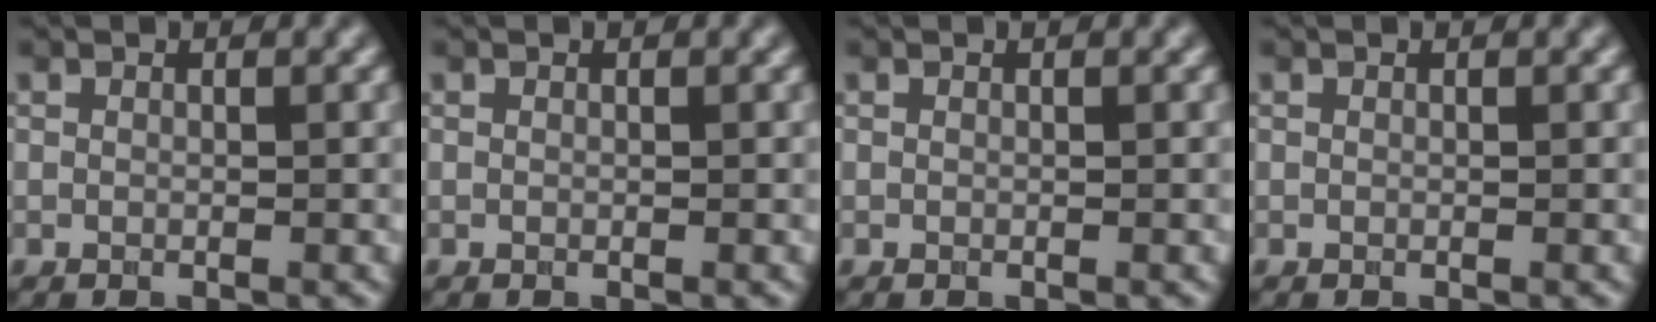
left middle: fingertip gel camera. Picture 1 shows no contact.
{"total": 0.0}
{"total": 0.0}
{"total": 0.0}